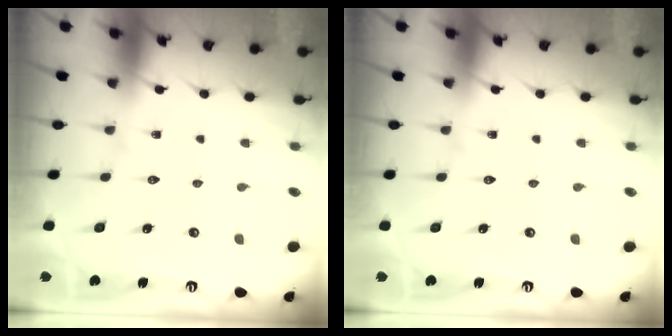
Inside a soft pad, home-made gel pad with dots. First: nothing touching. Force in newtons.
{"total": 0.0}